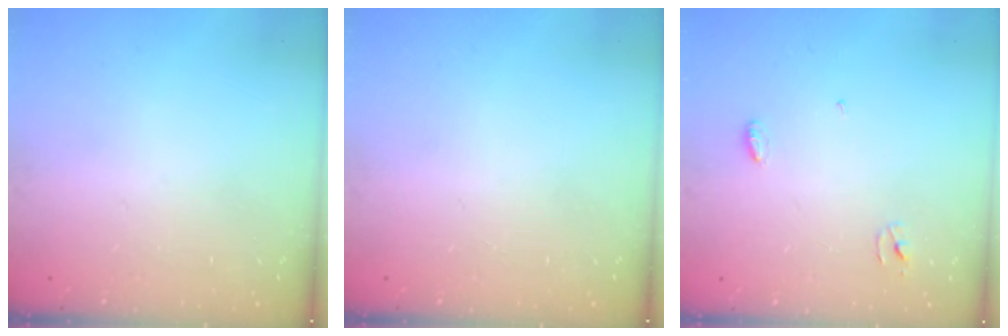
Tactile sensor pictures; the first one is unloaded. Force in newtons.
{"total": 0.0}
{"total": 3.2, "press": 3.2, "slide": 0.3}